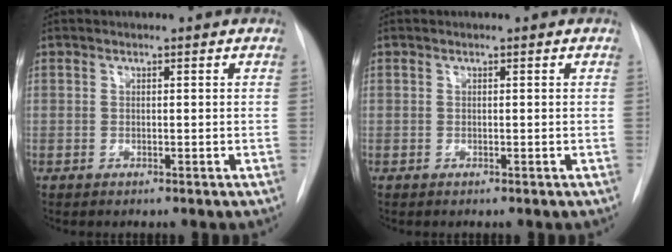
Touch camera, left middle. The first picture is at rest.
{"total": 0.0}